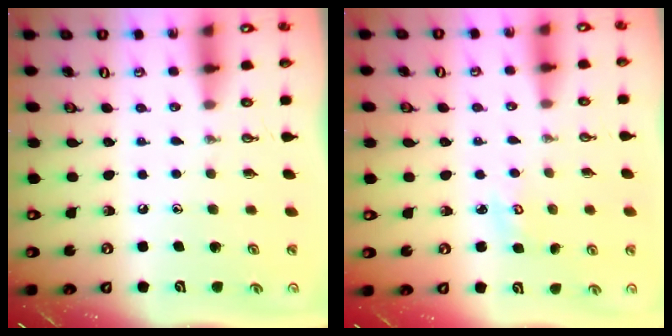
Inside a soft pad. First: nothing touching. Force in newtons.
{"total": 2.3, "press": 2.3, "slide": 0.2}